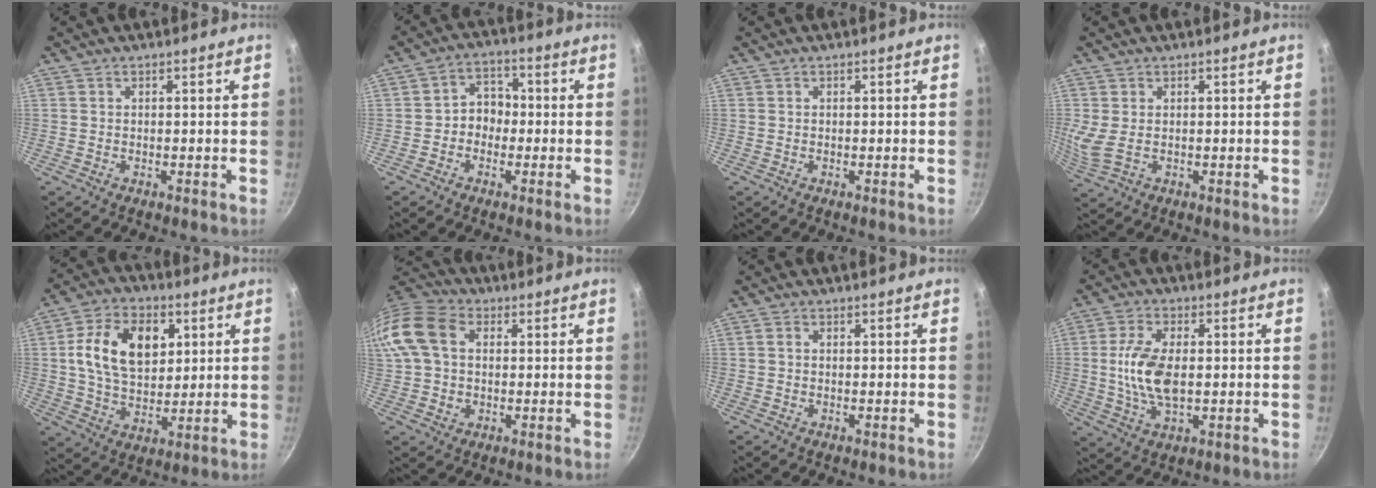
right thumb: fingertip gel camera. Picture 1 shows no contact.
{"total": 5.5, "force": [-1.0, 4.6, 2.8], "torque": [-0.002, 0.022, -0.025]}
{"total": 0.0}
{"total": 4.1, "force": [0.5, 2.1, 3.5], "torque": [-0.069, -0.006, 0.019]}
{"total": 15.4, "force": [3.8, 10.2, 10.9], "torque": [-0.165, -0.002, 0.061]}
{"total": 14.2, "force": [2.4, 10.3, 9.5], "torque": [-0.187, 0.015, 0.030]}
{"total": 0.7, "force": [0.1, 0.5, 0.4], "torque": [-0.007, 0.004, 0.001]}
{"total": 10.2, "force": [0.2, 5.2, 8.7], "torque": [-0.173, 0.000, 0.003]}